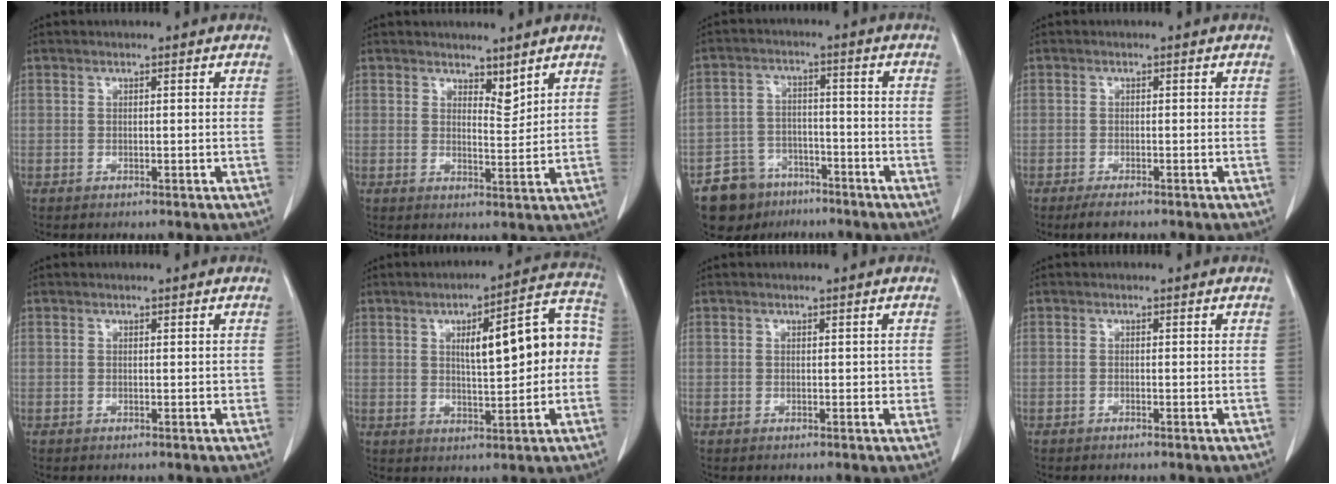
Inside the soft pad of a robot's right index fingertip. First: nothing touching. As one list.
[{"total": 3.3, "force": [2.8, 1.1, 1.2], "torque": [-0.015, -0.009, 0.051]}, {"total": 8.1, "force": [-5.6, 5.8, 1.0], "torque": [-0.018, 0.017, -0.090]}, {"total": 2.2, "force": [-1.6, 0.9, 1.2], "torque": [-0.026, -0.004, -0.023]}, {"total": 0.5, "force": [0.3, 0.4, 0.2], "torque": [0.005, 0.001, 0.004]}, {"total": 13.7, "force": [1.3, 3.9, 13.1], "torque": [-0.170, 0.045, 0.022]}, {"total": 1.1, "force": [0.3, 0.8, 0.6], "torque": [-0.002, 0.001, 0.006]}, {"total": 0.0}]